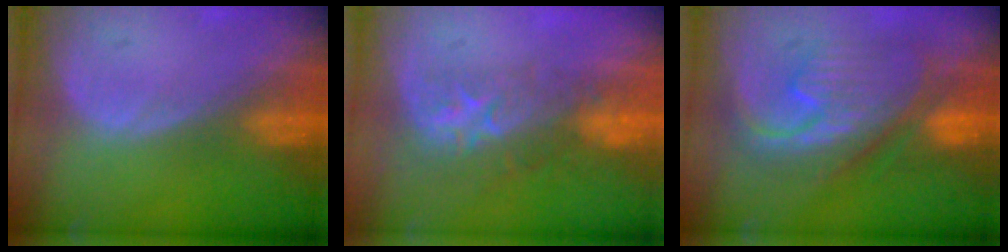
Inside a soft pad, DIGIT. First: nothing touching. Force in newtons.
{"total": 8.8, "press": 7.1, "slide": 5.2}
{"total": 9.7, "press": 9.7, "slide": 0.8}